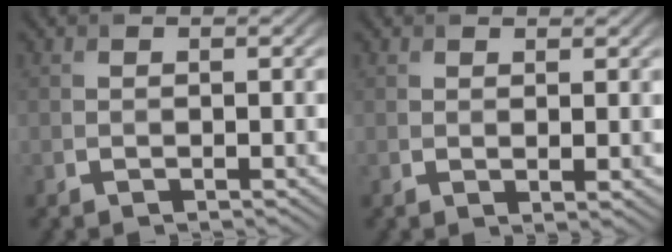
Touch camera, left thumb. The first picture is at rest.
{"total": 1.1, "force": [0.8, 0.2, 0.7], "torque": [-0.014, 0.000, 0.016]}